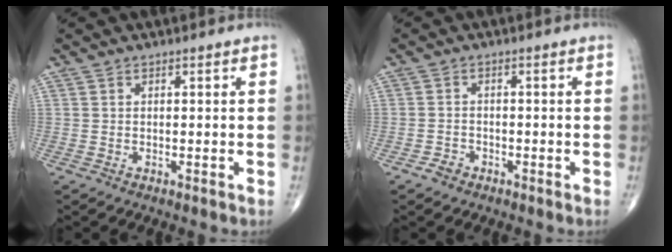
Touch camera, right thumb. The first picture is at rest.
{"total": 1.8, "force": [-1.3, 1.2, 0.4], "torque": [-0.005, 0.009, -0.025]}